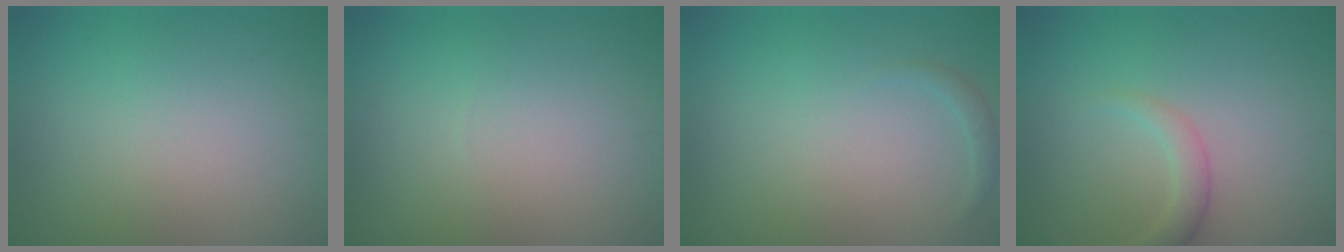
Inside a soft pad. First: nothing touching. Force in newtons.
{"total": 0.0}
{"total": 0.8, "press": 0.8, "slide": 0.0}
{"total": 2.0, "press": 2.0, "slide": 0.0}